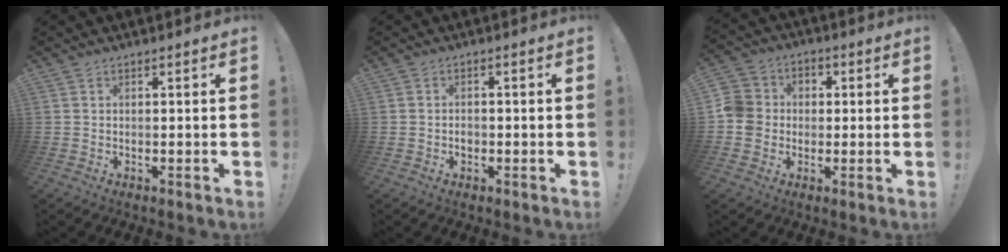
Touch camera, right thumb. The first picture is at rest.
{"total": 1.6, "force": [-0.7, 1.2, 0.7], "torque": [-0.003, 0.001, -0.014]}
{"total": 9.3, "force": [-1.3, 8.7, 3.0], "torque": [-0.059, 0.024, -0.019]}